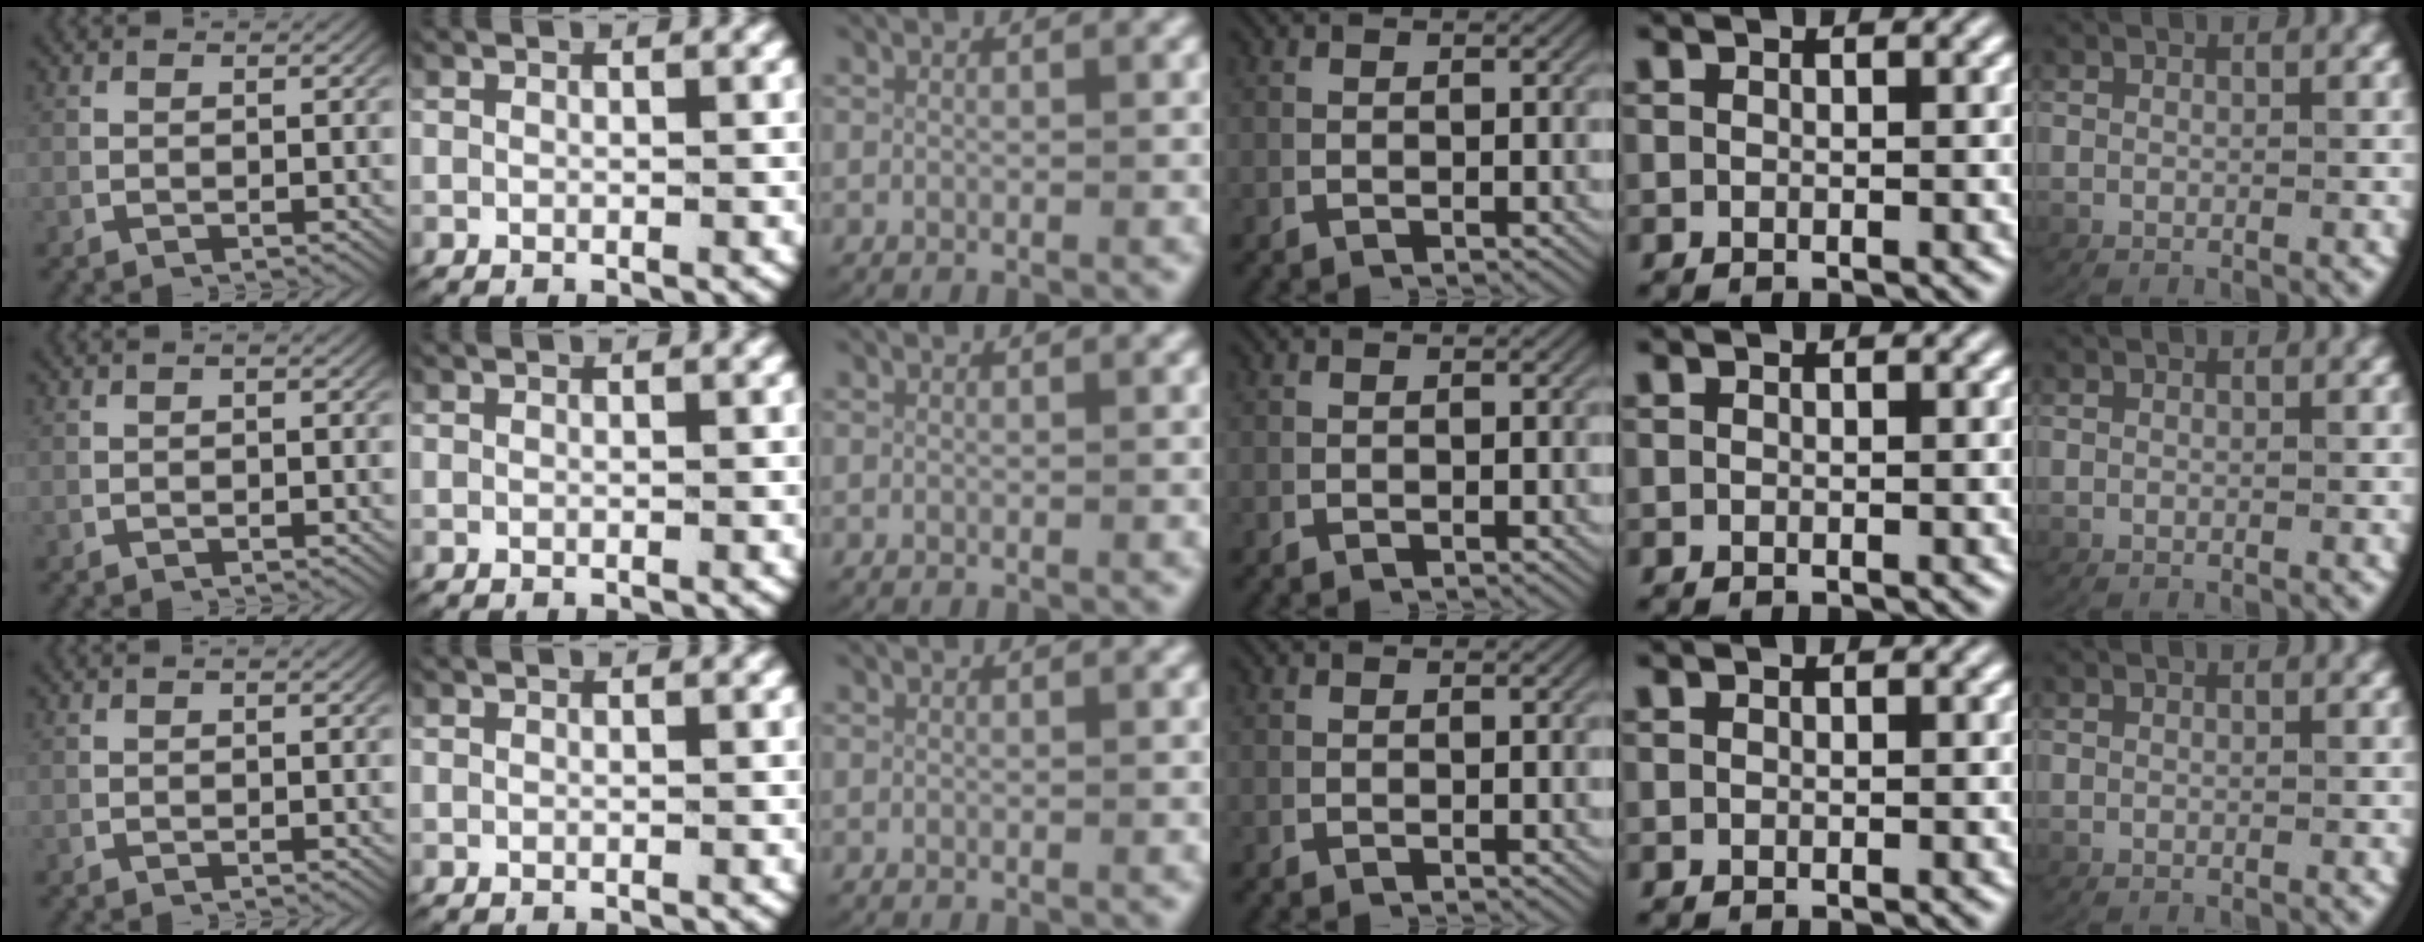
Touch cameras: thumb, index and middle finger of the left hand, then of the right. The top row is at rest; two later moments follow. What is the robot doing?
{"motion": "lift_and_place", "object": "paper"}